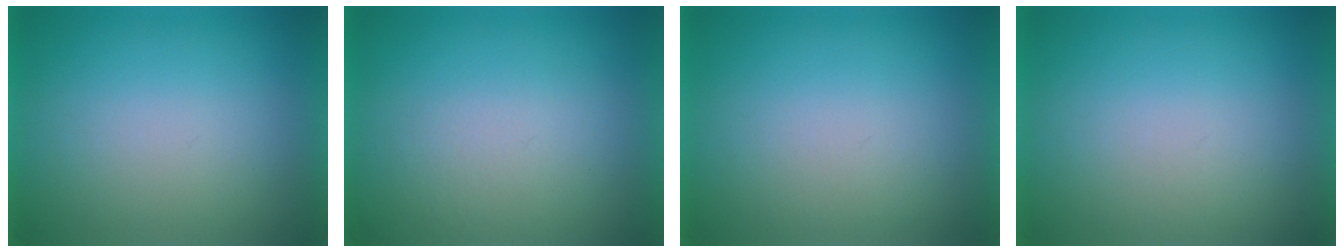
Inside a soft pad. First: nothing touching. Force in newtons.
{"total": 2.2}
{"total": 1.1}
{"total": 1.1}